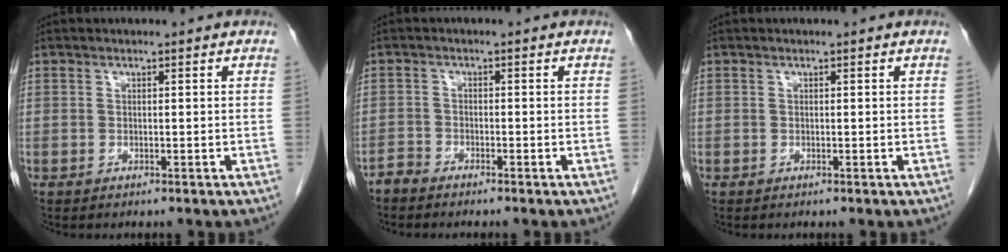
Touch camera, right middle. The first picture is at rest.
{"total": 1.6, "force": [-1.5, 0.2, 0.0], "torque": [0.002, -0.001, -0.030]}
{"total": 0.0}